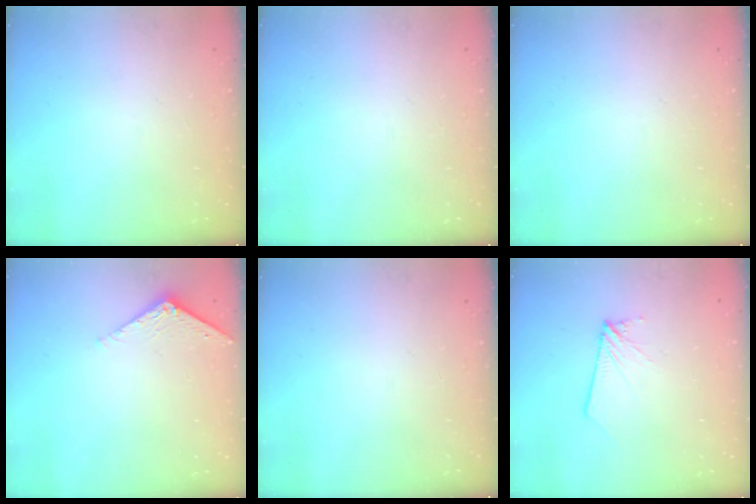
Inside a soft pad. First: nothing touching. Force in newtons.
{"total": 0.0}
{"total": 0.0}
{"total": 5.2, "press": 5.2, "slide": 0.5}
{"total": 0.0}
{"total": 2.6, "press": 2.6, "slide": 0.2}